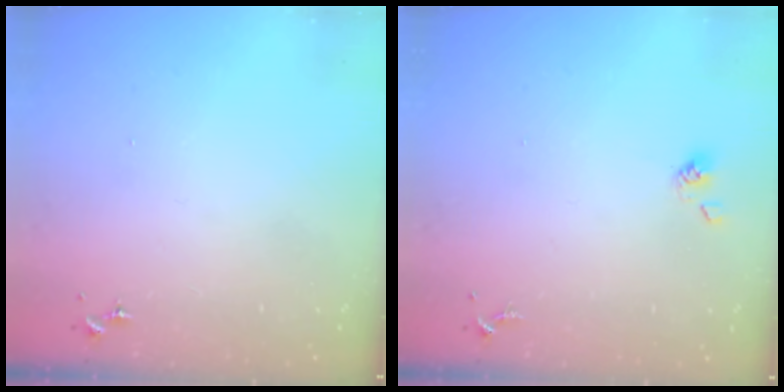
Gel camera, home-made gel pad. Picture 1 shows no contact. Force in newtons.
{"total": 4.4, "press": 3.7, "slide": 2.4}